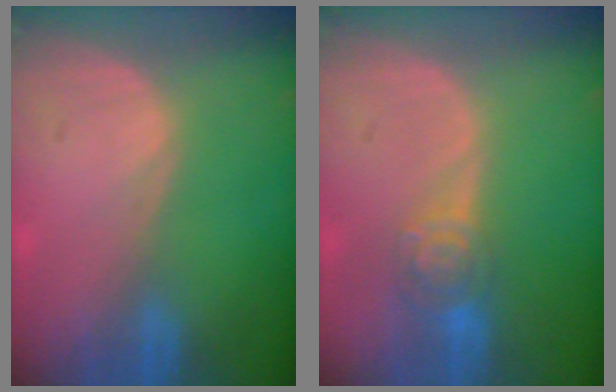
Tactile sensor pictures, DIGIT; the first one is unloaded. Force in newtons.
{"total": 4.6, "press": 4.3, "slide": 1.7}